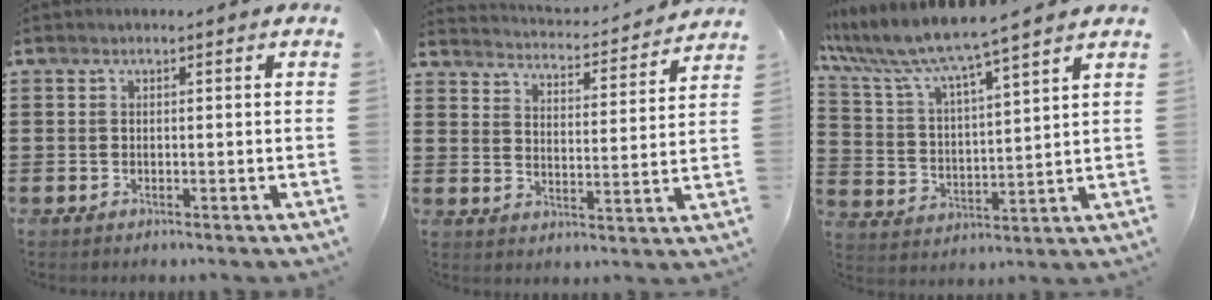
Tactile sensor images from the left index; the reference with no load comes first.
{"total": 3.2, "force": [3.2, -0.2, 0.1], "torque": [-0.023, -0.033, 0.049]}
{"total": 6.8, "force": [6.2, 0.0, 2.8], "torque": [-0.084, -0.037, 0.102]}